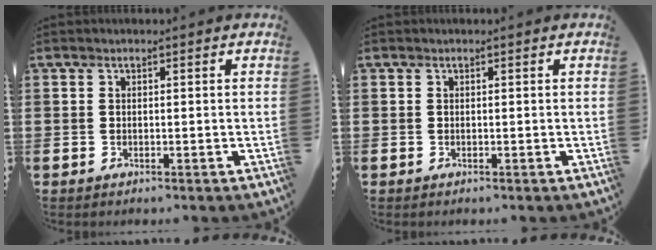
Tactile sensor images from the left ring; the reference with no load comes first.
{"total": 0.0}